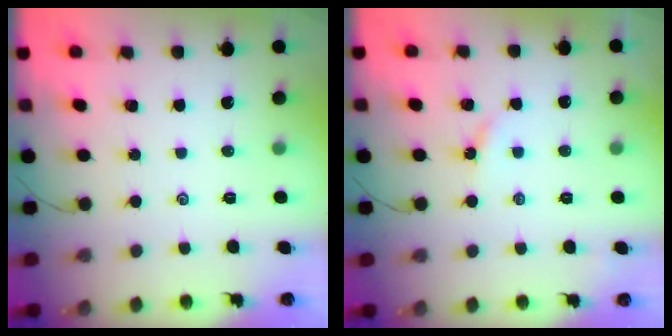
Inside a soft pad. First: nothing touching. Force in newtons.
{"total": 3.1, "press": 3.1, "slide": 0.3}